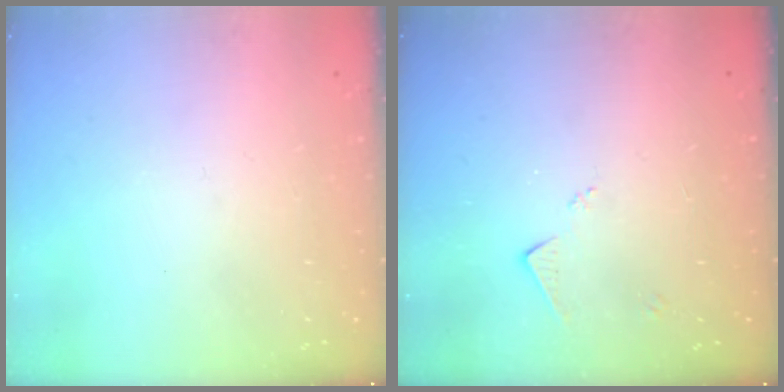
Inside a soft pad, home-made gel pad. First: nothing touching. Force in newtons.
{"total": 5.0, "press": 4.9, "slide": 0.7}